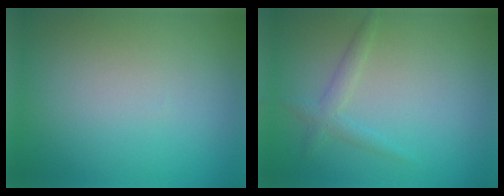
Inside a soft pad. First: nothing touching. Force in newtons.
{"total": 1.6, "press": 1.6, "slide": 0.1}